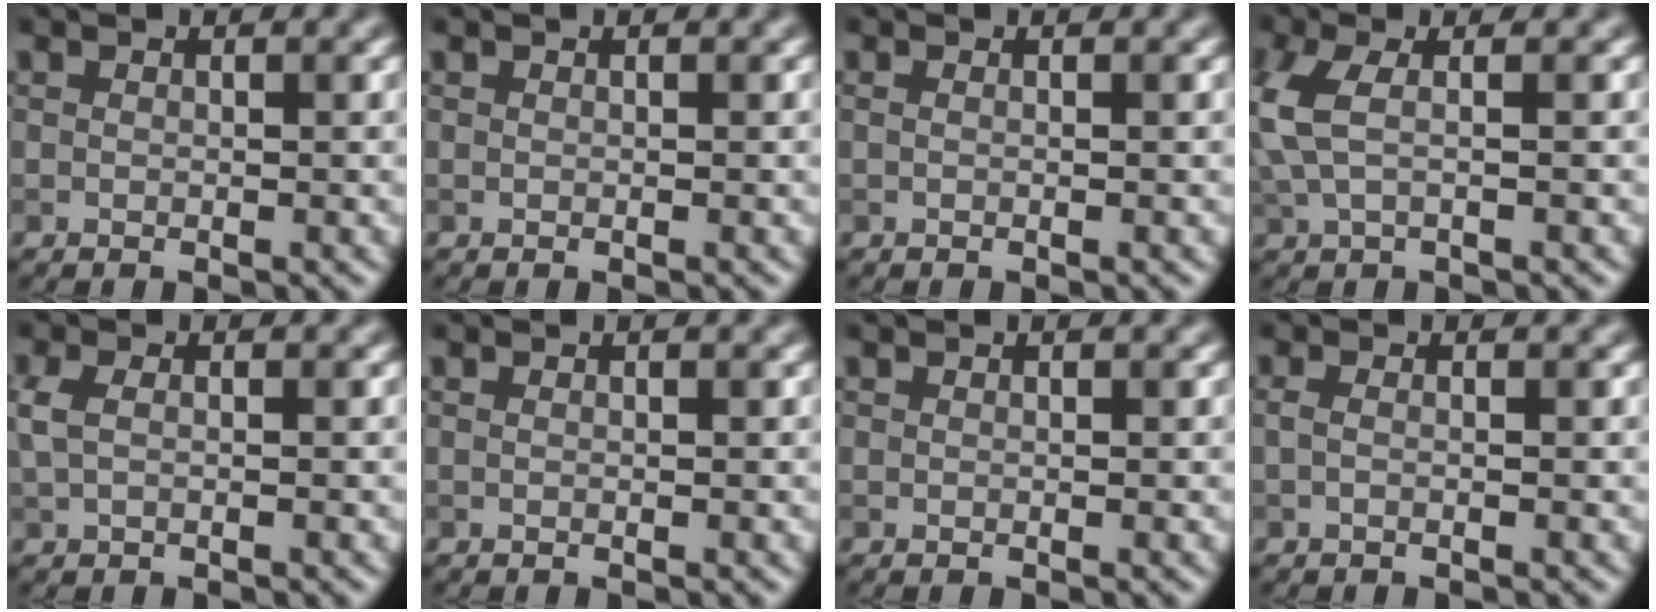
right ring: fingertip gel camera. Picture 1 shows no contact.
{"total": 0.0}
{"total": 0.6, "force": [0.2, 0.3, 0.5], "torque": [-0.009, -0.006, -0.002]}
{"total": 3.6, "force": [0.3, 1.4, 3.3], "torque": [-0.089, 0.005, 0.003]}
{"total": 1.9, "force": [0.2, 1.0, 1.6], "torque": [-0.040, 0.006, 0.000]}
{"total": 0.0}
{"total": 0.0}
{"total": 0.9, "force": [-0.1, 0.3, 0.8], "torque": [-0.018, -0.004, -0.005]}